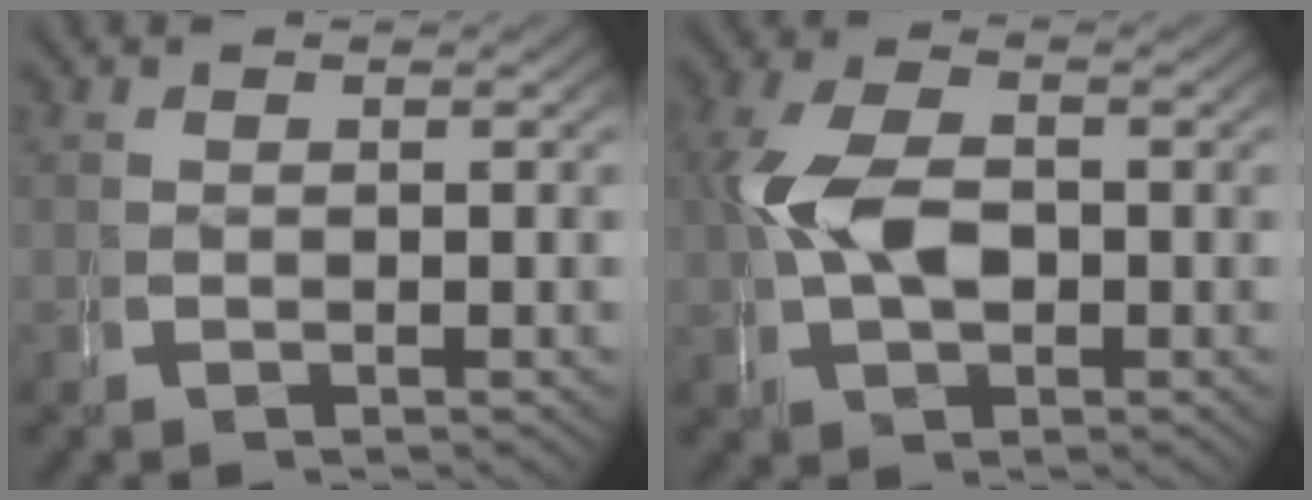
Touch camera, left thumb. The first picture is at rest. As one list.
[{"total": 4.7, "force": [0.4, 3.4, 3.2], "torque": [-0.081, -0.015, 0.018]}]